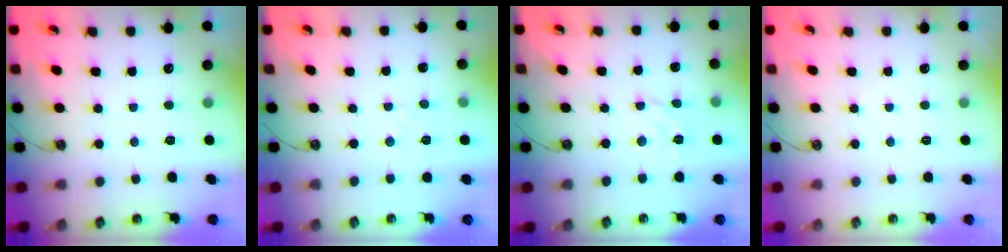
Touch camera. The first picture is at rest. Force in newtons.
{"total": 1.9, "press": 1.9, "slide": 0.3}
{"total": 3.4, "press": 3.4, "slide": 0.4}
{"total": 0.0}